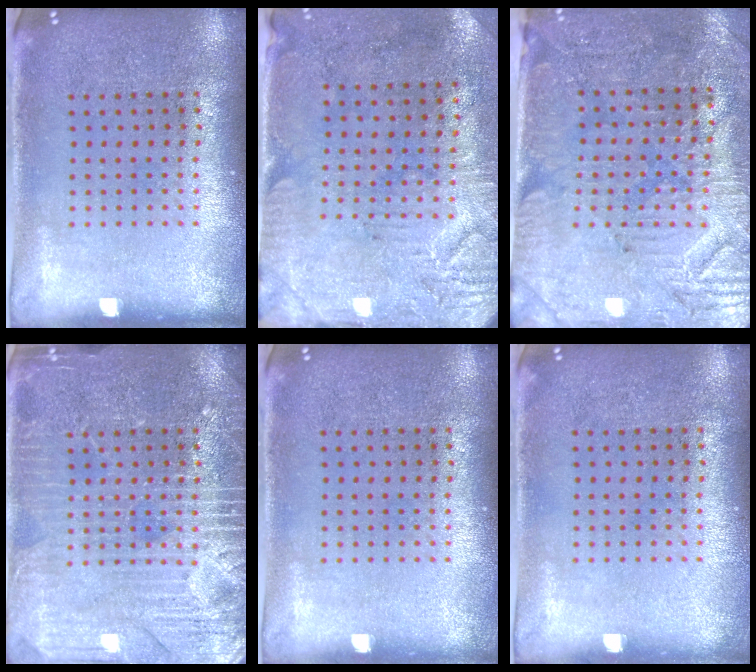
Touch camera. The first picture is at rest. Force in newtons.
{"total": 3.2, "press": 2.6, "slide": 1.9}
{"total": 3.3, "press": 3.0, "slide": 1.3}
{"total": 5.4, "press": 5.4, "slide": 0.7}
{"total": 0.0}
{"total": 0.0}